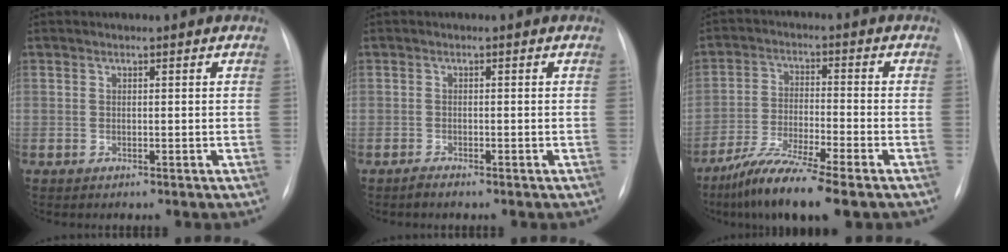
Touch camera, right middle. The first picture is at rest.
{"total": 1.0, "force": [-0.9, -0.1, 0.4], "torque": [-0.016, -0.004, -0.017]}
{"total": 10.0, "force": [-7.4, 0.1, 6.8], "torque": [-0.134, -0.033, -0.134]}